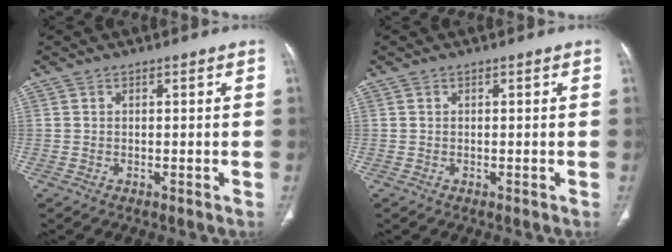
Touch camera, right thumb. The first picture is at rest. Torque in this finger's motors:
{"motor_torque": [0.00, 0.00, -0.08, 0.08, 0.00]}